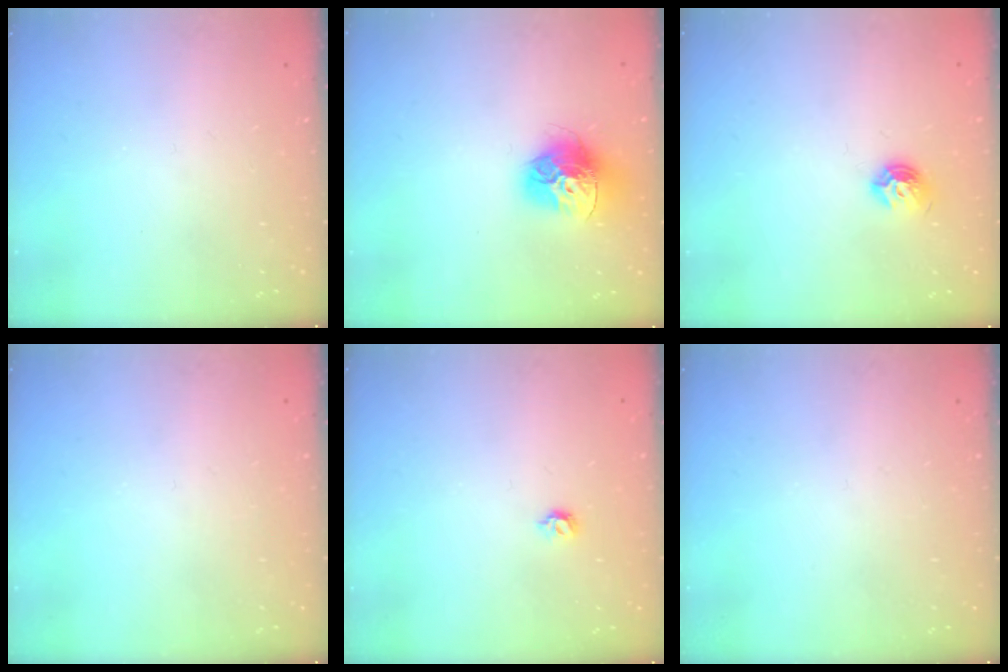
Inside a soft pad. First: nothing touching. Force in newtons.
{"total": 15.3, "press": 15.2, "slide": 1.7}
{"total": 7.0, "press": 6.9, "slide": 0.7}
{"total": 0.0}
{"total": 4.1, "press": 4.0, "slide": 0.8}
{"total": 0.0}